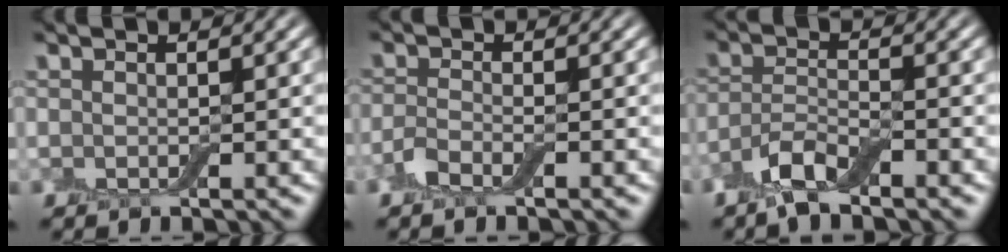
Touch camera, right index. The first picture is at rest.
{"total": 1.8, "force": [-1.1, 0.6, 1.2], "torque": [-0.030, 0.000, -0.028]}
{"total": 3.6, "force": [-2.7, 1.0, 2.2], "torque": [-0.048, -0.002, -0.061]}